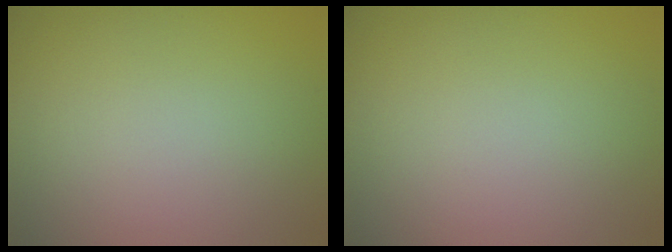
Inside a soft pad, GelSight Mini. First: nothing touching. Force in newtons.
{"total": 0.0}